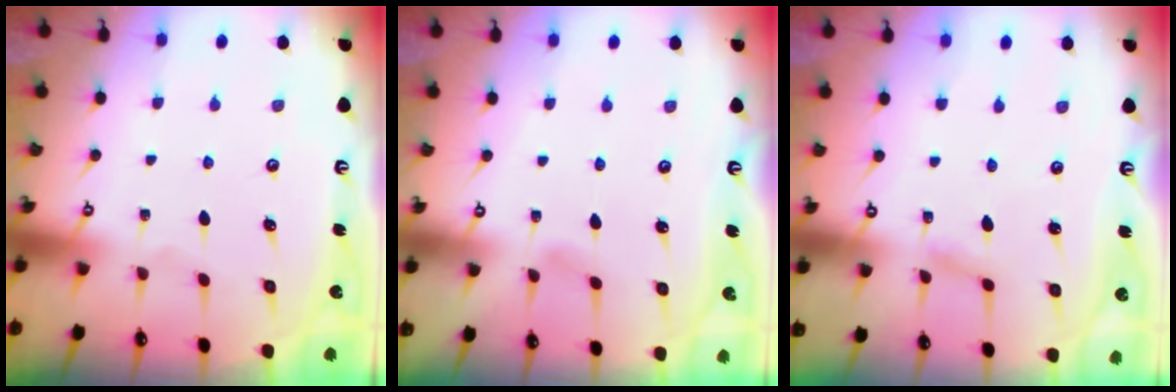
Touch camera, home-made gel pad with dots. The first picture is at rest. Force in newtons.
{"total": 2.8, "press": 2.8, "slide": 0.3}
{"total": 2.6, "press": 2.6, "slide": 0.2}